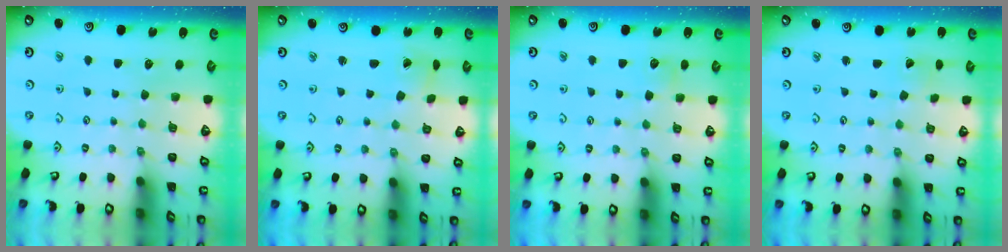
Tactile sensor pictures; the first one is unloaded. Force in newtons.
{"total": 1.7, "press": 1.7, "slide": 0.2}
{"total": 3.6, "press": 3.6, "slide": 0.5}
{"total": 2.4, "press": 2.4, "slide": 0.2}